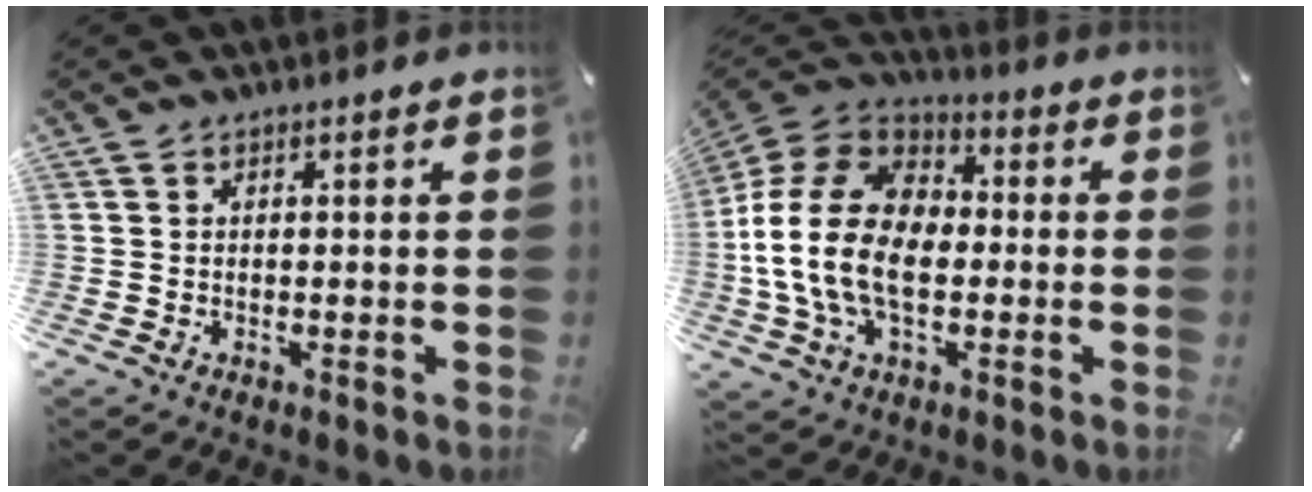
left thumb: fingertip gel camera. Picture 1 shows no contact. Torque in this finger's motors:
{"motor_torque": [1.12, 1.50, 1.75, -1.02, 1.01]}